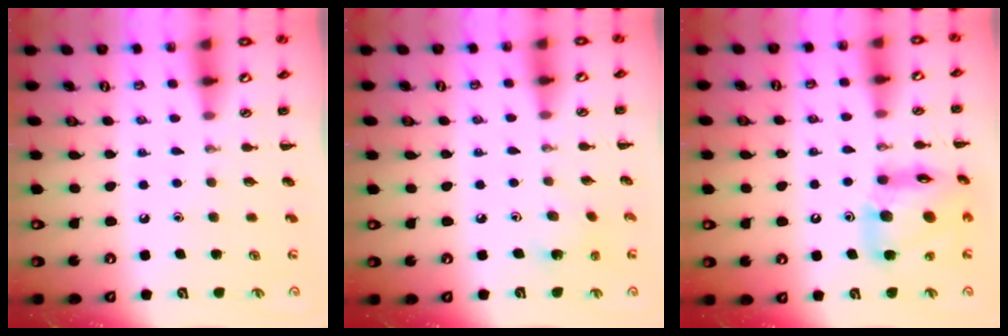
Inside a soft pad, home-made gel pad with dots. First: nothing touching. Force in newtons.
{"total": 2.1, "press": 2.0, "slide": 0.5}
{"total": 13.7, "press": 13.3, "slide": 3.4}